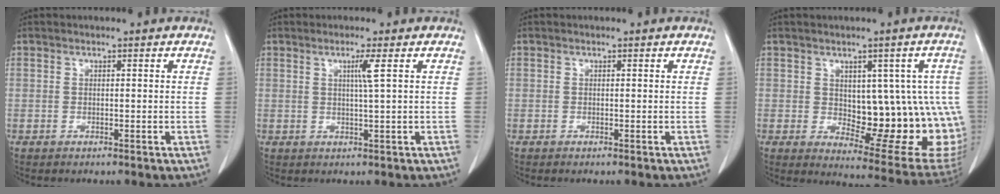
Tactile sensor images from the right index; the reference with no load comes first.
{"total": 2.5, "force": [0.8, -0.7, 2.2], "torque": [-0.043, -0.004, 0.017]}
{"total": 0.0}
{"total": 16.4, "force": [-0.6, 7.8, 14.3], "torque": [-0.125, 0.014, 0.020]}